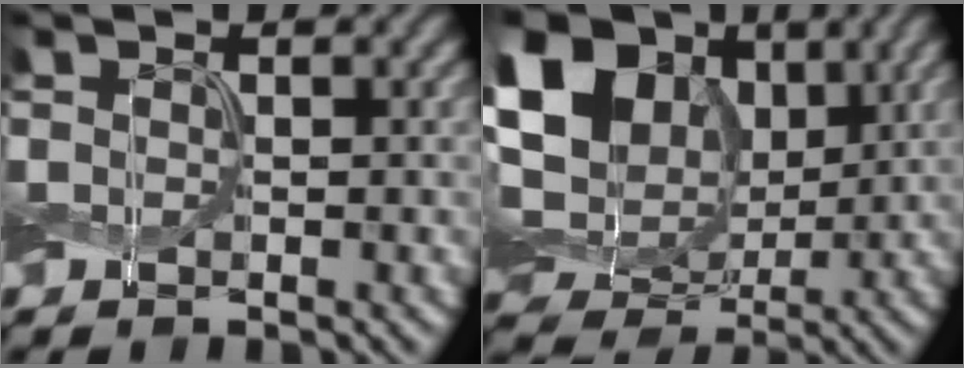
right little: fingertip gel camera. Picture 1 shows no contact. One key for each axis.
{"total": 18.4, "fx": 6.0, "fy": 13.4, "fz": 11.1, "tx": -0.257, "ty": 0.053, "tz": 0.099}